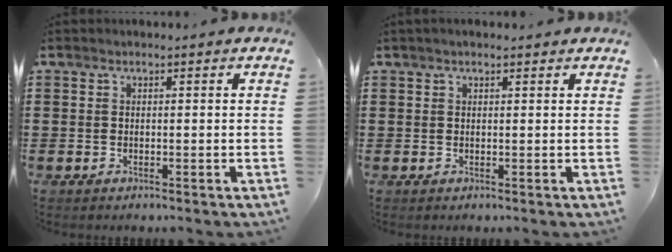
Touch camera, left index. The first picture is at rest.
{"total": 0.8, "force": [0.6, 0.2, 0.5], "torque": [-0.010, 0.002, 0.010]}